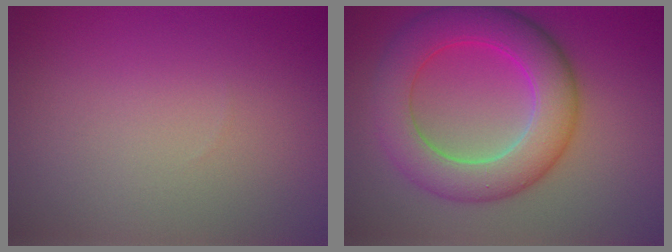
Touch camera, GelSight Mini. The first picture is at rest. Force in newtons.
{"total": 7.9, "press": 7.9, "slide": 0.2}